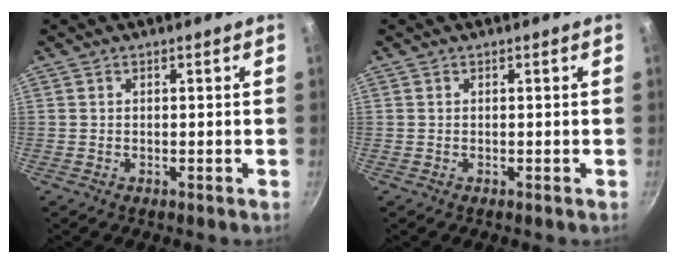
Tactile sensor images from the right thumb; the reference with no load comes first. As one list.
[{"total": 0.0}]